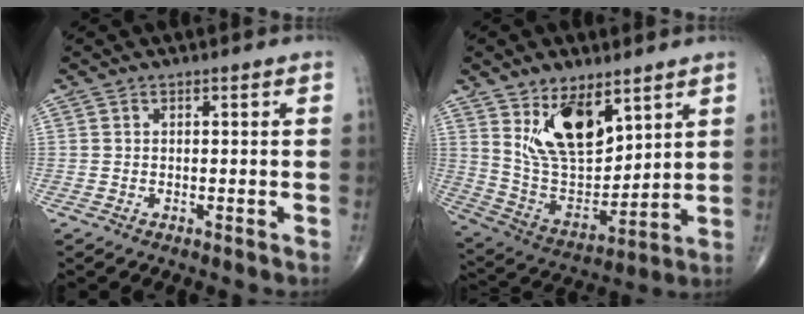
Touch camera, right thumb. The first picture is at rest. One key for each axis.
{"total": 15.5, "fx": 8.1, "fy": 8.0, "fz": 10.6, "tx": -0.149, "ty": -0.049, "tz": 0.169}